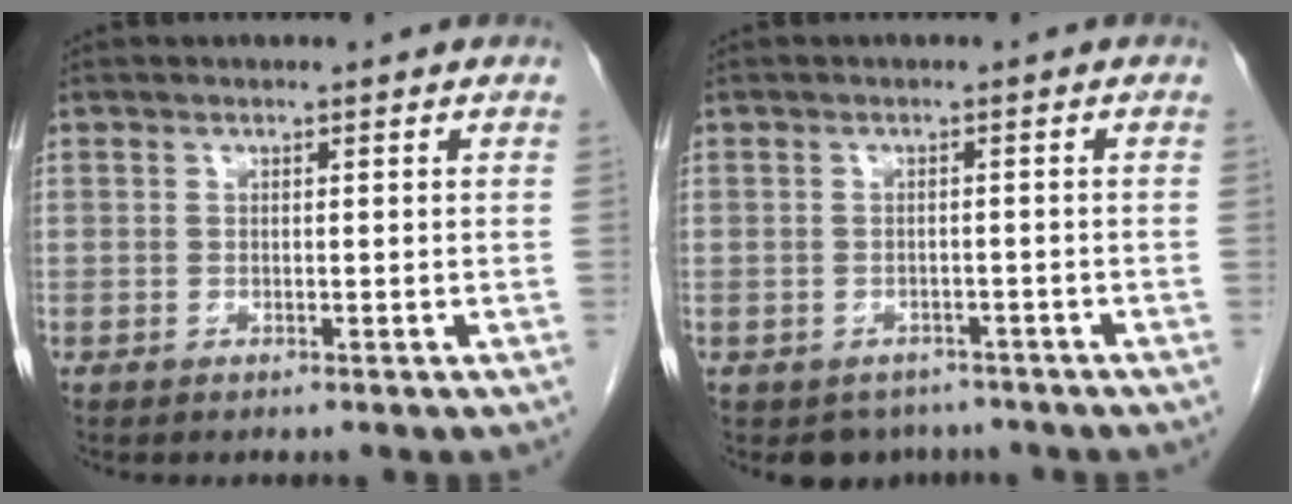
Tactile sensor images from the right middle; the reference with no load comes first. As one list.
[{"total": 3.7, "force": [-3.0, 2.2, 0.3], "torque": [0.000, 0.005, -0.040]}]